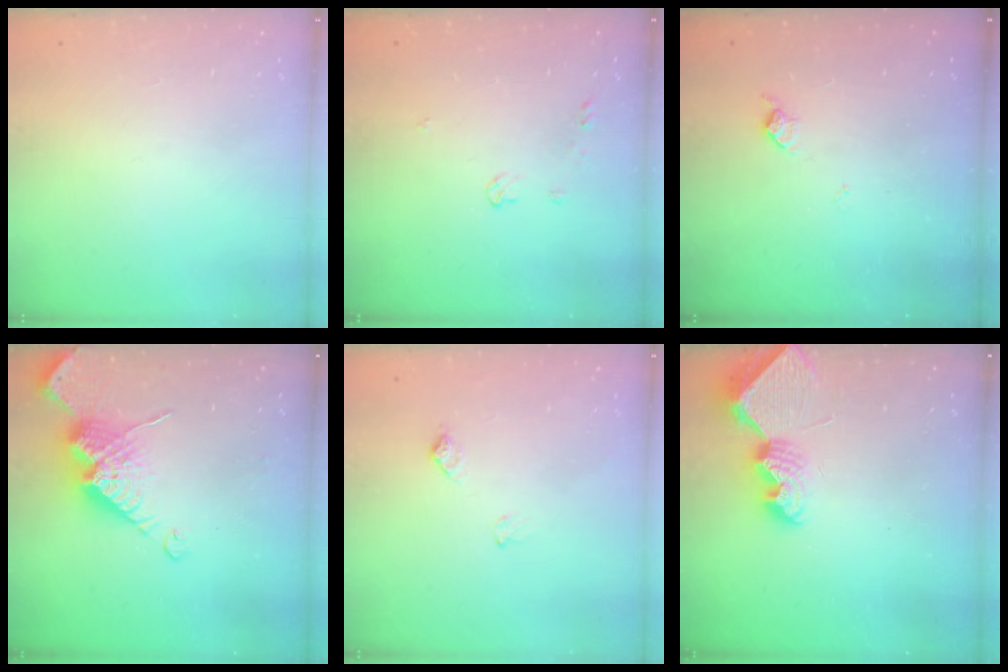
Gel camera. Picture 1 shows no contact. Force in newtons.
{"total": 3.6, "press": 3.6, "slide": 0.8}
{"total": 7.2, "press": 7.1, "slide": 0.9}
{"total": 15.4, "press": 15.3, "slide": 1.3}
{"total": 6.5, "press": 6.4, "slide": 0.7}
{"total": 8.8, "press": 8.8, "slide": 0.5}